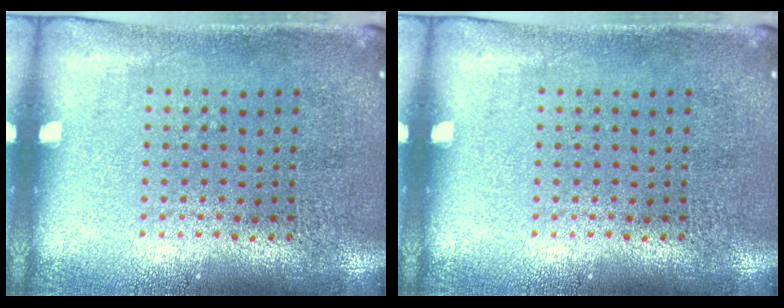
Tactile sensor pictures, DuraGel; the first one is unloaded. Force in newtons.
{"total": 0.0}